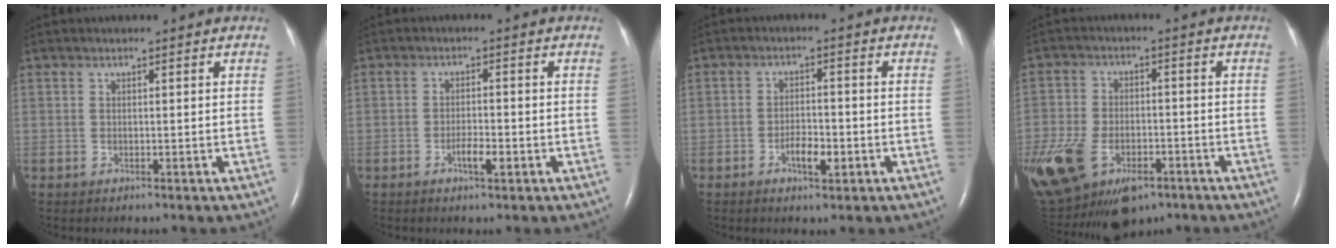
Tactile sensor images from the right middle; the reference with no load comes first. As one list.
[{"total": 2.7, "force": [-1.3, 0.6, 2.3], "torque": [-0.041, 0.001, -0.020]}, {"total": 3.7, "force": [-1.6, 1.3, 3.1], "torque": [-0.056, 0.003, -0.026]}, {"total": 27.2, "force": [-12.9, 17.5, 16.4], "torque": [-0.443, -0.030, -0.202]}]